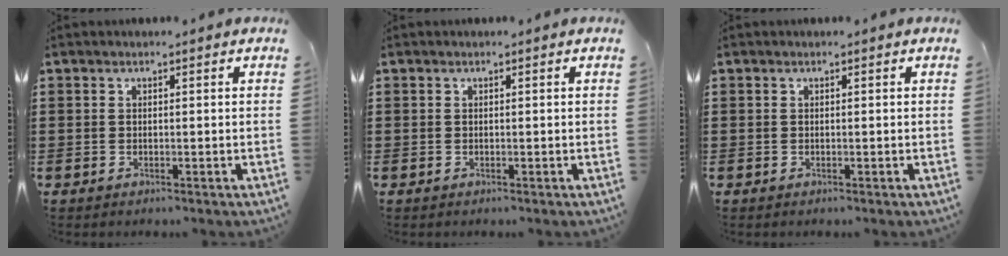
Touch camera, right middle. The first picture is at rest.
{"total": 0.0}
{"total": 0.0}